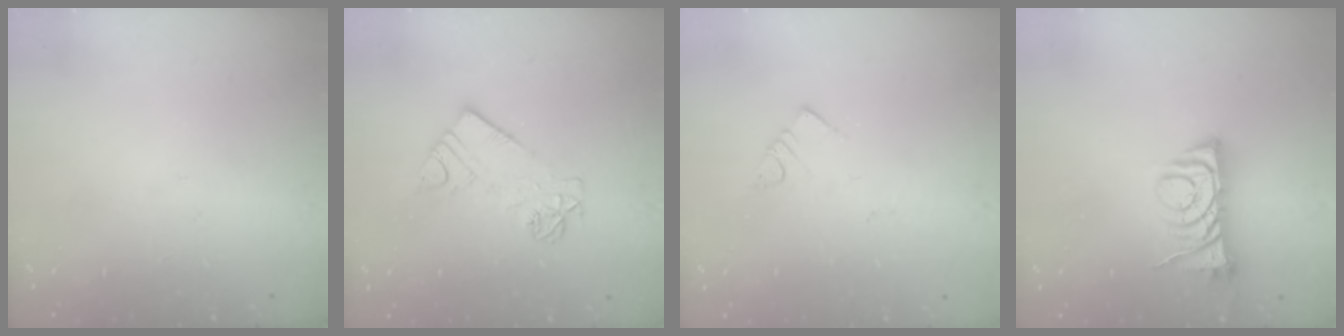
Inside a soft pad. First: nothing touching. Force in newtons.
{"total": 10.1, "press": 10.0, "slide": 0.7}
{"total": 3.0, "press": 3.0, "slide": 0.2}
{"total": 7.1, "press": 7.0, "slide": 0.9}